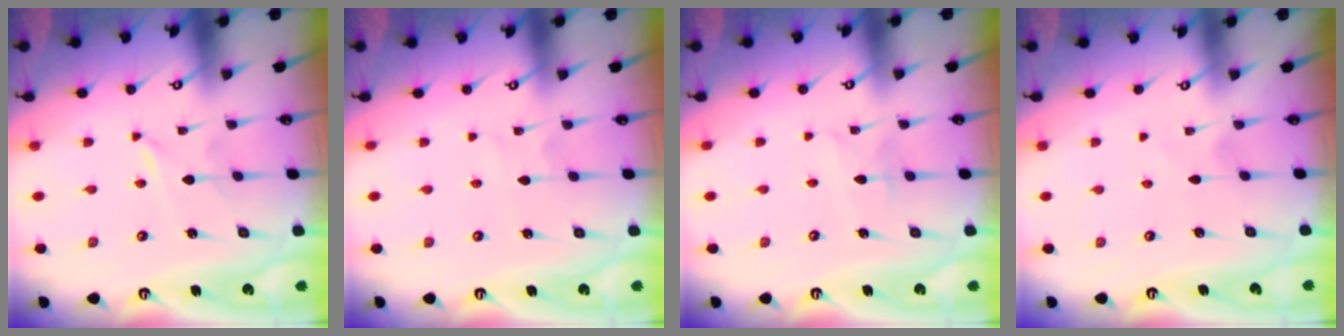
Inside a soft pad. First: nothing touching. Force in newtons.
{"total": 2.2, "press": 2.1, "slide": 0.3}
{"total": 3.2, "press": 3.1, "slide": 0.2}
{"total": 0.9, "press": 0.8, "slide": 0.1}